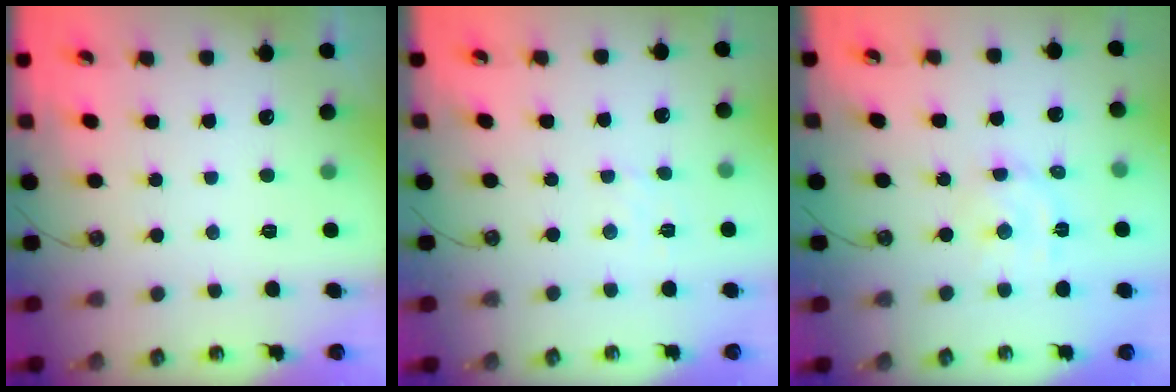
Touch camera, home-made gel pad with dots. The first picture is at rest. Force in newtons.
{"total": 1.6, "press": 1.5, "slide": 0.4}
{"total": 6.6, "press": 6.5, "slide": 1.0}